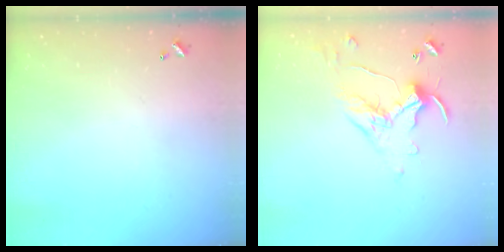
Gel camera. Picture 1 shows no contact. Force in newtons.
{"total": 1.1, "press": 1.1, "slide": 0.1}